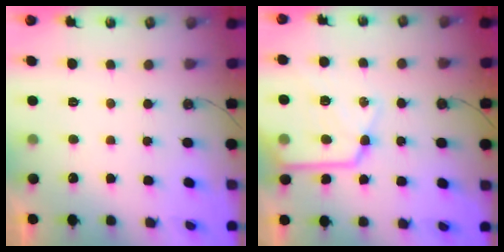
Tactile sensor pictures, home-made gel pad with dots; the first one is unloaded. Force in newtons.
{"total": 17.0, "press": 16.9, "slide": 1.8}